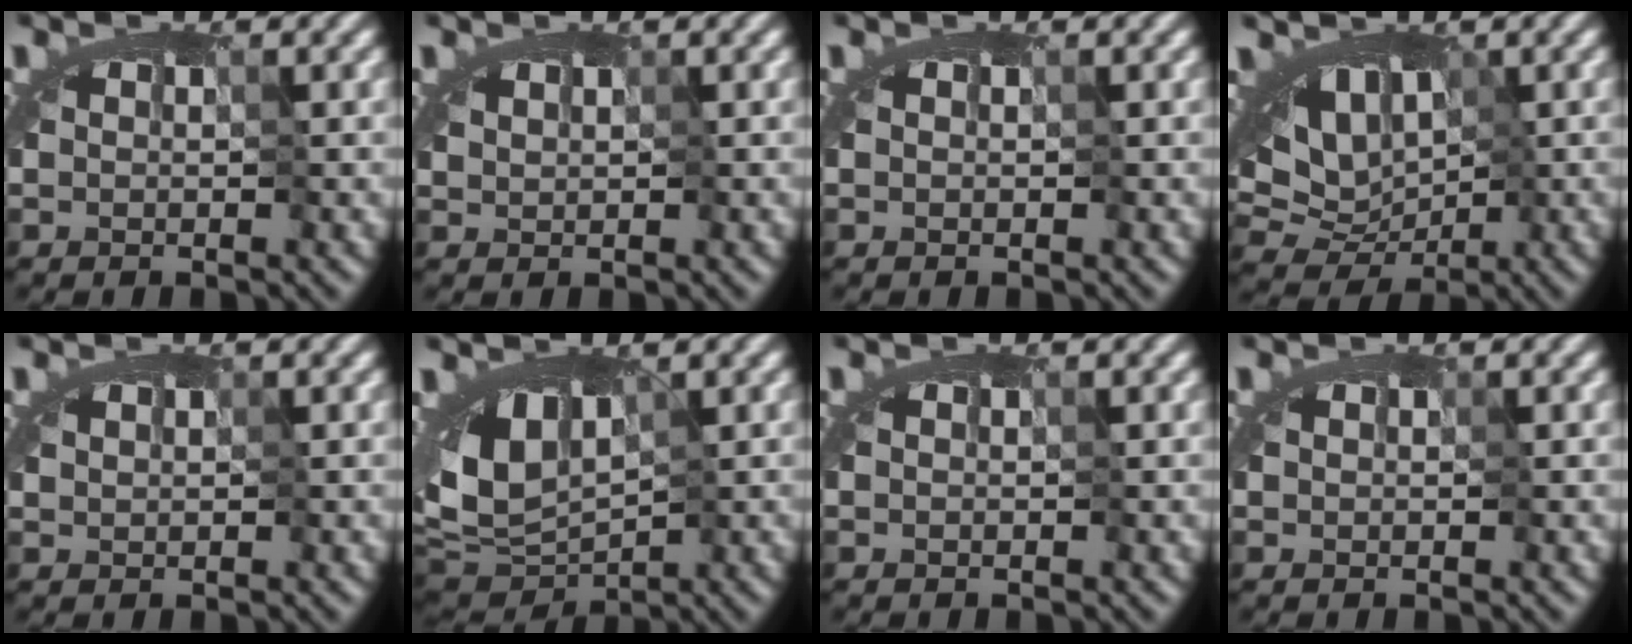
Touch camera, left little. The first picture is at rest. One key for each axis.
{"total": 1.1, "fx": 0.5, "fy": 0.8, "fz": 0.5, "tx": -0.016, "ty": 0.000, "tz": 0.018}
{"total": 0.0}
{"total": 5.1, "fx": 0.9, "fy": 3.5, "fz": 3.6, "tx": -0.050, "ty": 0.009, "tz": 0.024}
{"total": 0.8, "fx": 0.4, "fy": 0.6, "fz": 0.3, "tx": -0.008, "ty": 0.001, "tz": 0.008}
{"total": 5.1, "fx": 0.5, "fy": 3.2, "fz": 3.9, "tx": -0.067, "ty": -0.006, "tz": 0.007}
{"total": 0.0}
{"total": 0.0}